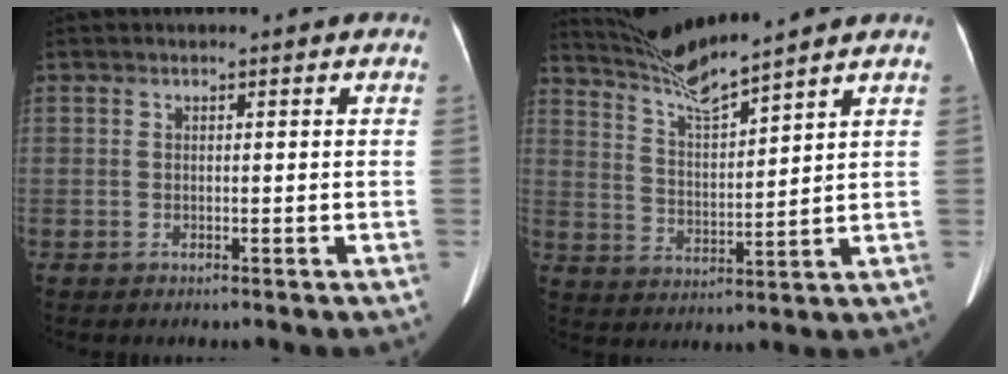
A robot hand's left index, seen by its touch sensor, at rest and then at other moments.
{"total": 8.4, "force": [7.8, -1.6, 2.7], "torque": [-0.064, -0.006, 0.156]}